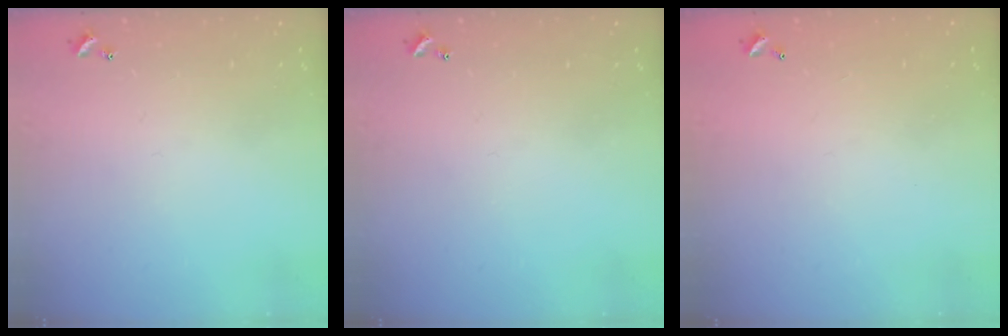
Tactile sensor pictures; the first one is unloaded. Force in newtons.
{"total": 0.0}
{"total": 2.8, "press": 2.8, "slide": 0.1}